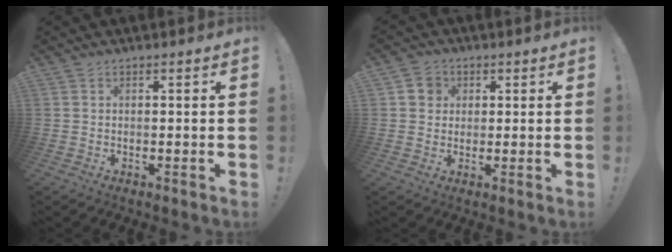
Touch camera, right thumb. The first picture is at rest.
{"total": 4.9, "force": [1.3, 4.4, 1.7], "torque": [-0.022, 0.005, 0.024]}